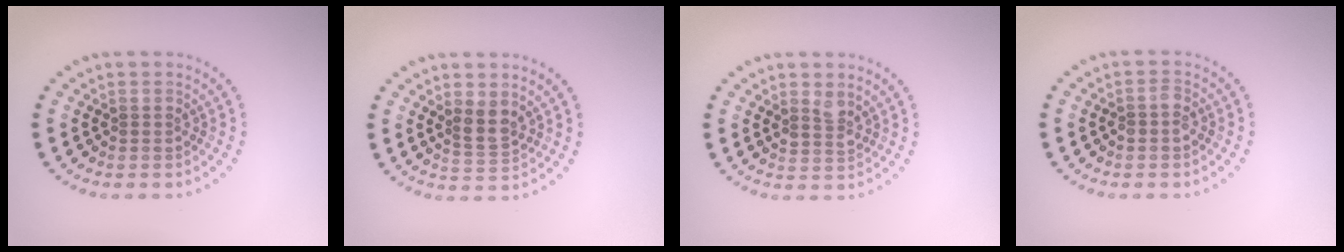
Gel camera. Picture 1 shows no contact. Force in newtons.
{"total": 2.0, "press": 1.8, "slide": 1.0}
{"total": 1.5, "press": 1.3, "slide": 0.8}
{"total": 1.1, "press": 1.0, "slide": 0.3}